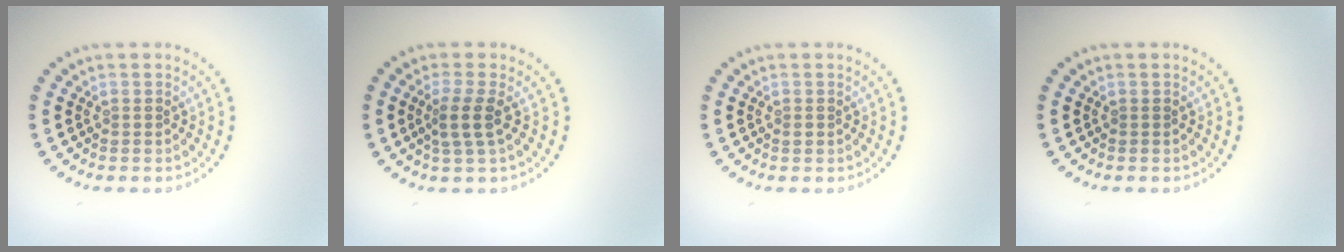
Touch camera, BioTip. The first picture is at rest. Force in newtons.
{"total": 2.5, "press": 1.9, "slide": 1.5}
{"total": 0.5, "press": 0.4, "slide": 0.3}
{"total": 0.0}